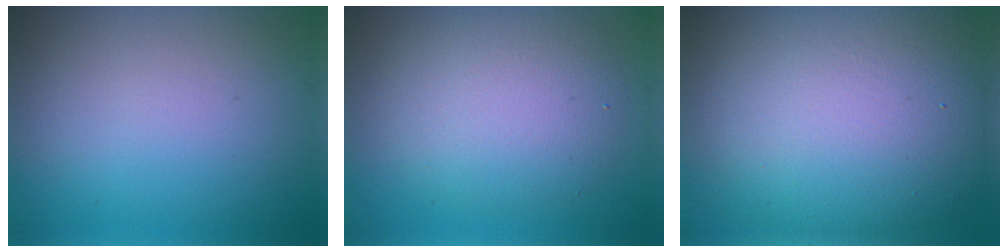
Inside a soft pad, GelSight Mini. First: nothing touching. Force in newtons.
{"total": 5.3, "press": 5.3, "slide": 0.5}
{"total": 15.4, "press": 15.4, "slide": 0.4}